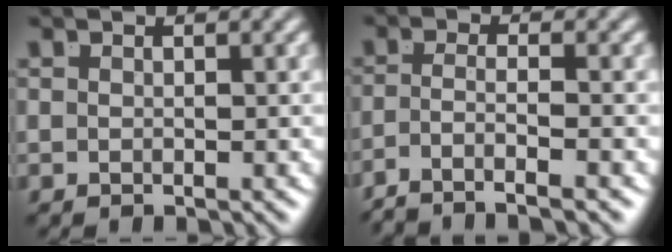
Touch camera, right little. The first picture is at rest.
{"total": 4.8, "force": [-3.9, 0.7, 2.7], "torque": [-0.057, -0.030, -0.051]}